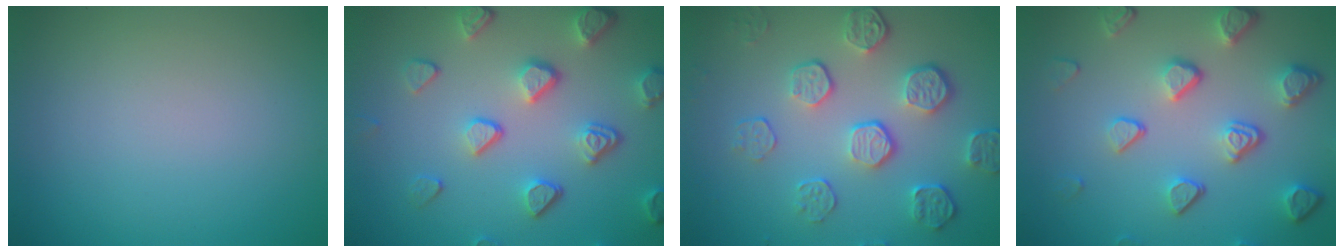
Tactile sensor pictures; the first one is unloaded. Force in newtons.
{"total": 5.0, "press": 3.9, "slide": 3.1}
{"total": 5.3, "press": 3.8, "slide": 3.7}
{"total": 5.0, "press": 3.9, "slide": 3.2}